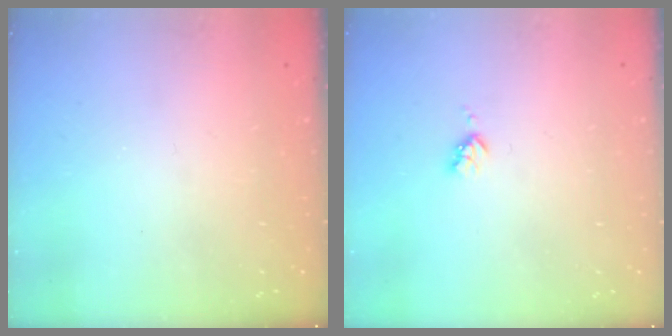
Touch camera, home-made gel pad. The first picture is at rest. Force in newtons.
{"total": 3.0, "press": 3.0, "slide": 0.3}